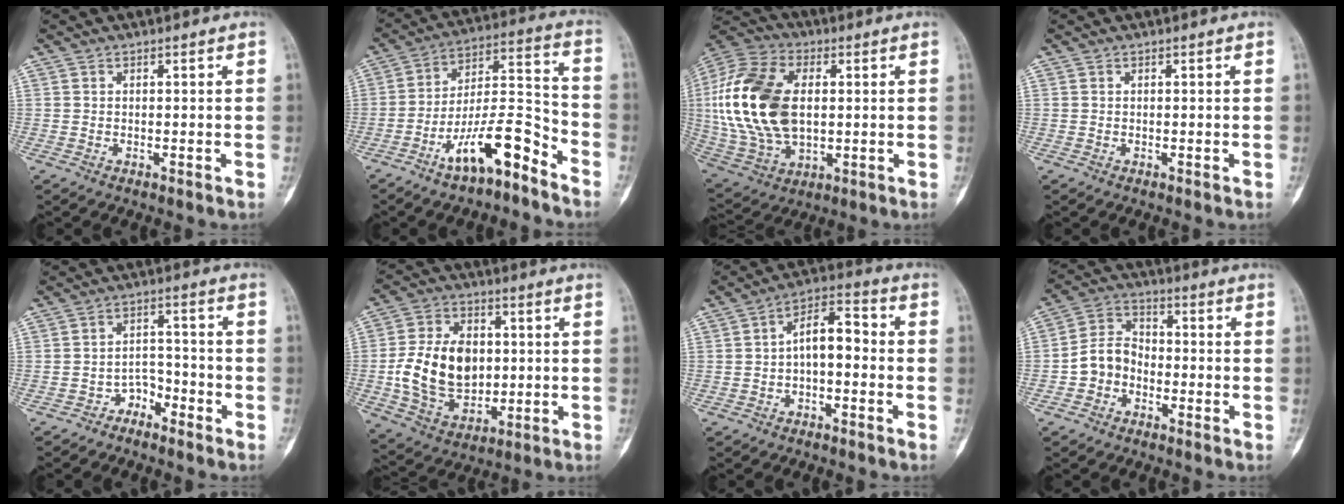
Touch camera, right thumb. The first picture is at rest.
{"total": 13.9, "force": [-8.8, 4.1, 9.9], "torque": [-0.172, 0.087, -0.155]}
{"total": 22.7, "force": [1.9, 13.8, 17.9], "torque": [-0.376, -0.003, 0.039]}
{"total": 0.0}
{"total": 4.4, "force": [-3.3, 2.8, 1.1], "torque": [0.008, 0.037, -0.059]}
{"total": 16.0, "force": [0.1, 11.4, 11.3], "torque": [-0.176, 0.004, 0.013]}
{"total": 7.9, "force": [-0.9, 4.1, 6.8], "torque": [-0.096, 0.040, -0.026]}
{"total": 7.1, "force": [-2.4, 5.8, 3.4], "torque": [-0.047, 0.036, -0.056]}